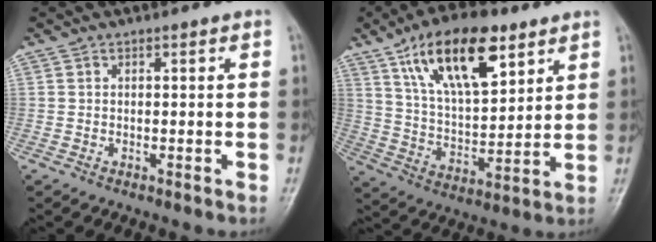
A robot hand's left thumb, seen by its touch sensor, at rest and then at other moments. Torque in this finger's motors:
{"motor_torque": [2.04, 2.03, 1.70, -1.07, 0.44]}